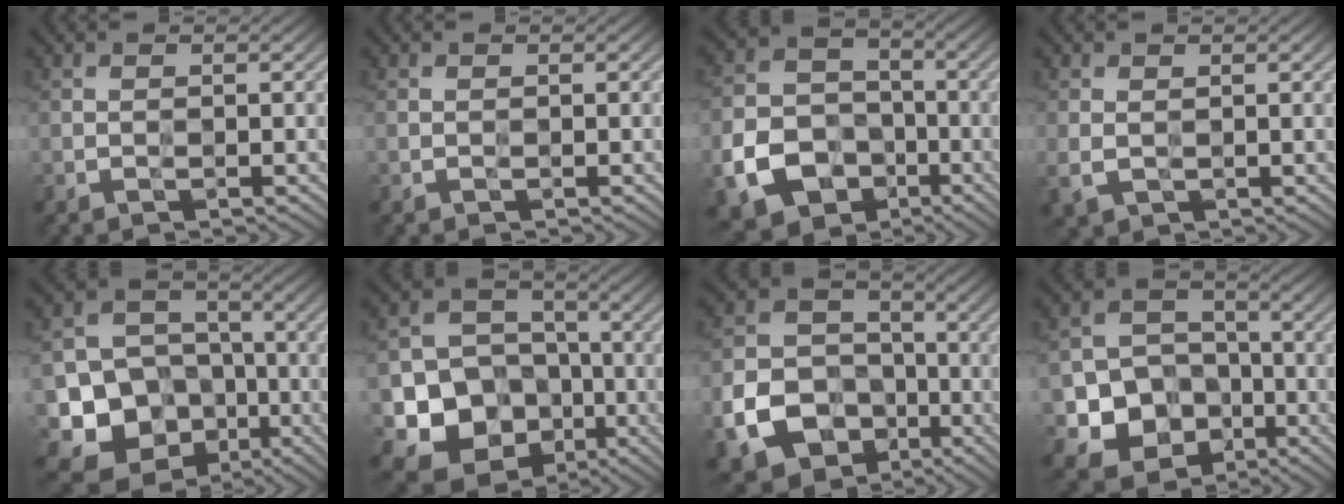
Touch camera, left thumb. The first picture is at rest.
{"total": 0.0}
{"total": 11.4, "force": [-4.6, 8.8, 5.6], "torque": [-0.134, -0.028, -0.097]}
{"total": 2.9, "force": [0.1, 2.1, 1.9], "torque": [-0.053, -0.006, 0.002]}
{"total": 15.2, "force": [-6.1, 12.9, 5.4], "torque": [-0.129, -0.037, -0.111]}
{"total": 14.9, "force": [-5.1, 12.8, 5.8], "torque": [-0.137, -0.033, -0.107]}
{"total": 12.8, "force": [-5.1, 10.0, 6.2], "torque": [-0.144, -0.037, -0.102]}
{"total": 10.8, "force": [-4.0, 9.0, 4.5], "torque": [-0.100, -0.028, -0.096]}